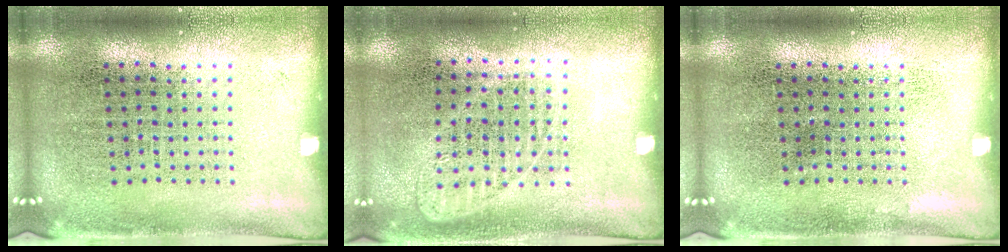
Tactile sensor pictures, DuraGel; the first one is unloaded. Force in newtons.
{"total": 0.9, "press": 0.9, "slide": 0.2}
{"total": 0.0}